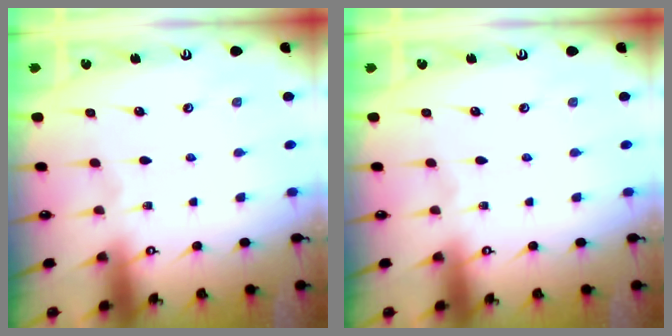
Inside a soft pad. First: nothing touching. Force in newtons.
{"total": 0.0}